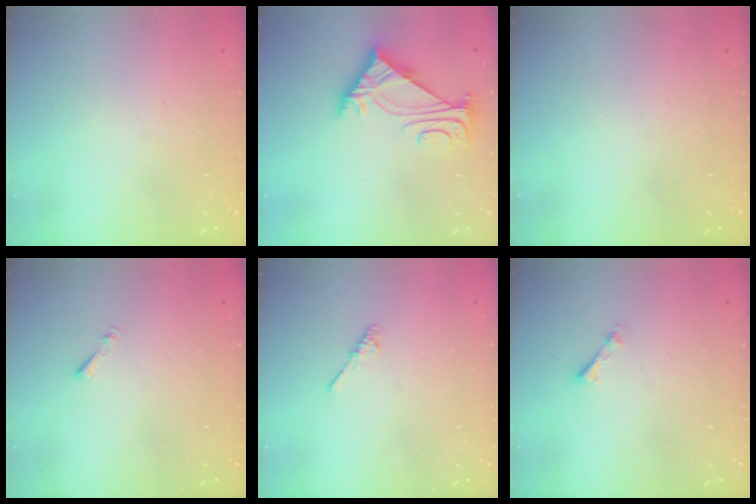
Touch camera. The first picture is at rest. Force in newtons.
{"total": 5.6, "press": 5.5, "slide": 1.0}
{"total": 0.0}
{"total": 0.8, "press": 0.7, "slide": 0.3}
{"total": 1.9, "press": 1.8, "slide": 0.5}
{"total": 2.7, "press": 2.7, "slide": 0.4}